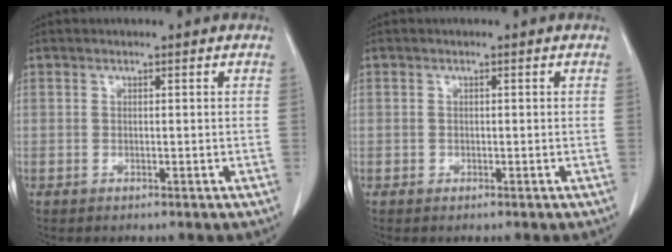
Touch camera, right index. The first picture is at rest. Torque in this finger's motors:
{"motor_torque": [-0.44, 0.39, -0.51, -0.12]}